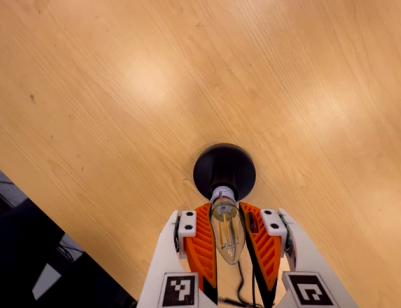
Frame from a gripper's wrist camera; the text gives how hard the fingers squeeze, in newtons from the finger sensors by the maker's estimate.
{"total": 17.3, "left": 16.2, "right": 18.4}